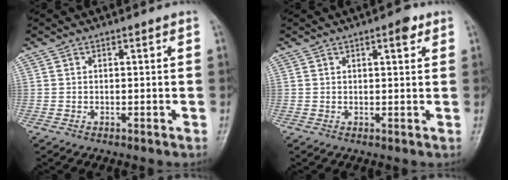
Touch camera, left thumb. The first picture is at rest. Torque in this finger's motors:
{"motor_torque": [-0.19, 0.13, -0.16, -0.18, 0.04]}